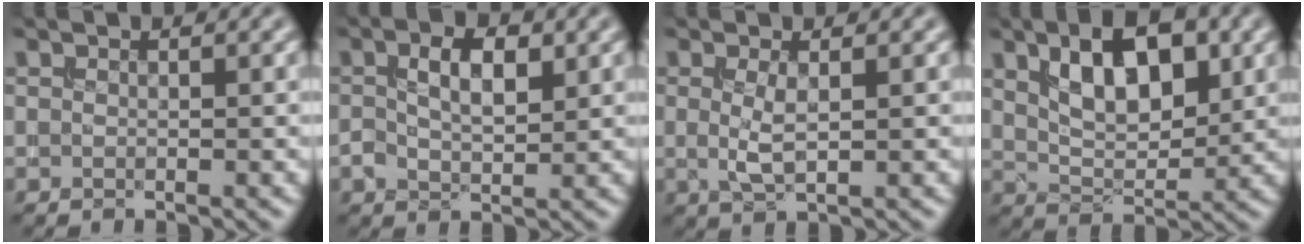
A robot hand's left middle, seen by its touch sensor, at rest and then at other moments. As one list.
[{"total": 3.6, "force": [0.6, 1.8, 3.1], "torque": [-0.060, 0.006, 0.011]}, {"total": 2.0, "force": [0.2, 0.4, 1.9], "torque": [-0.043, -0.002, 0.005]}, {"total": 7.1, "force": [2.6, 3.5, 5.6], "torque": [-0.097, 0.006, 0.042]}]